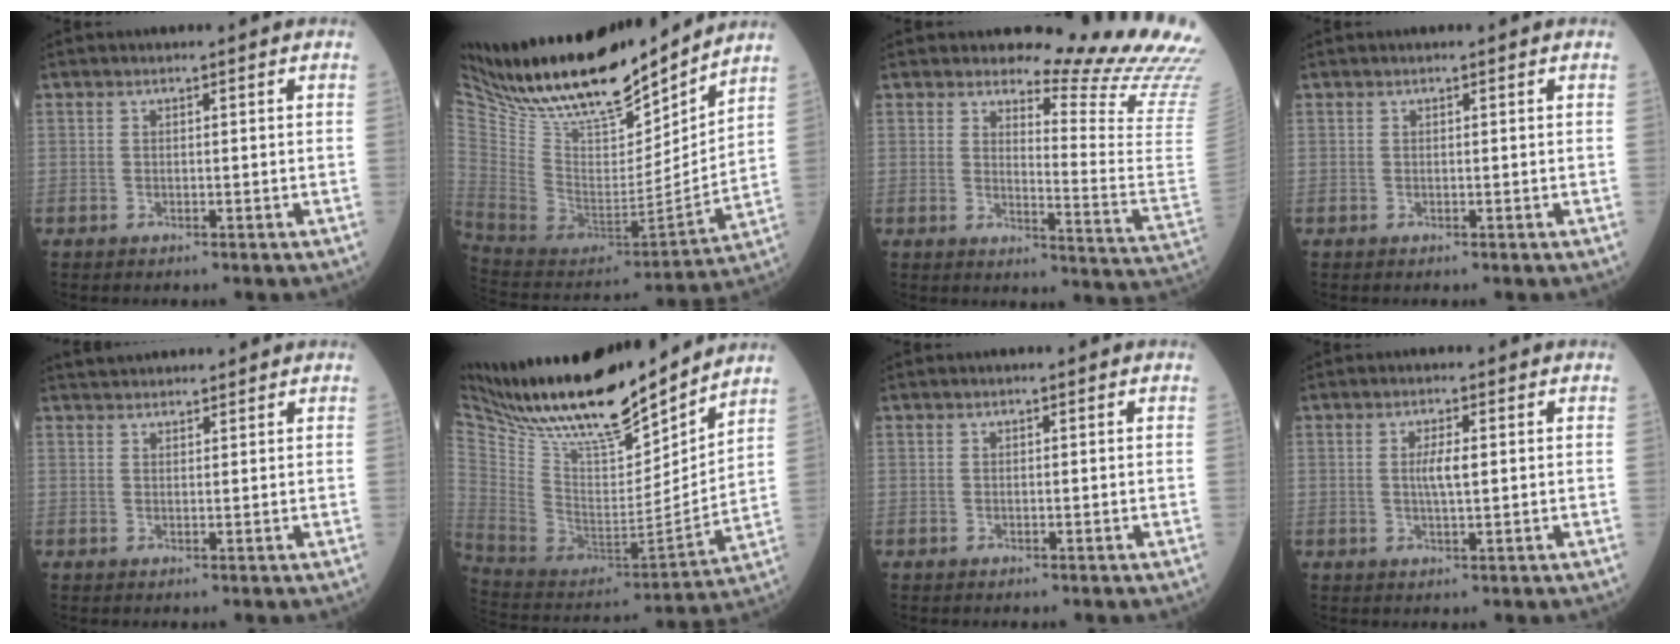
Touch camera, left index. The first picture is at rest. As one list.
[{"total": 25.5, "force": [21.9, 5.8, 11.8], "torque": [-0.223, -0.021, 0.370]}, {"total": 17.1, "force": [16.2, -1.0, 5.2], "torque": [-0.079, -0.157, 0.176]}, {"total": 0.0}, {"total": 6.0, "force": [5.7, 1.3, 1.6], "torque": [-0.023, 0.032, 0.090]}, {"total": 25.7, "force": [21.9, 4.8, 12.5], "torque": [-0.229, -0.021, 0.371]}, {"total": 0.0}, {"total": 2.9, "force": [0.4, 0.6, 2.8], "torque": [-0.056, -0.003, 0.008]}]